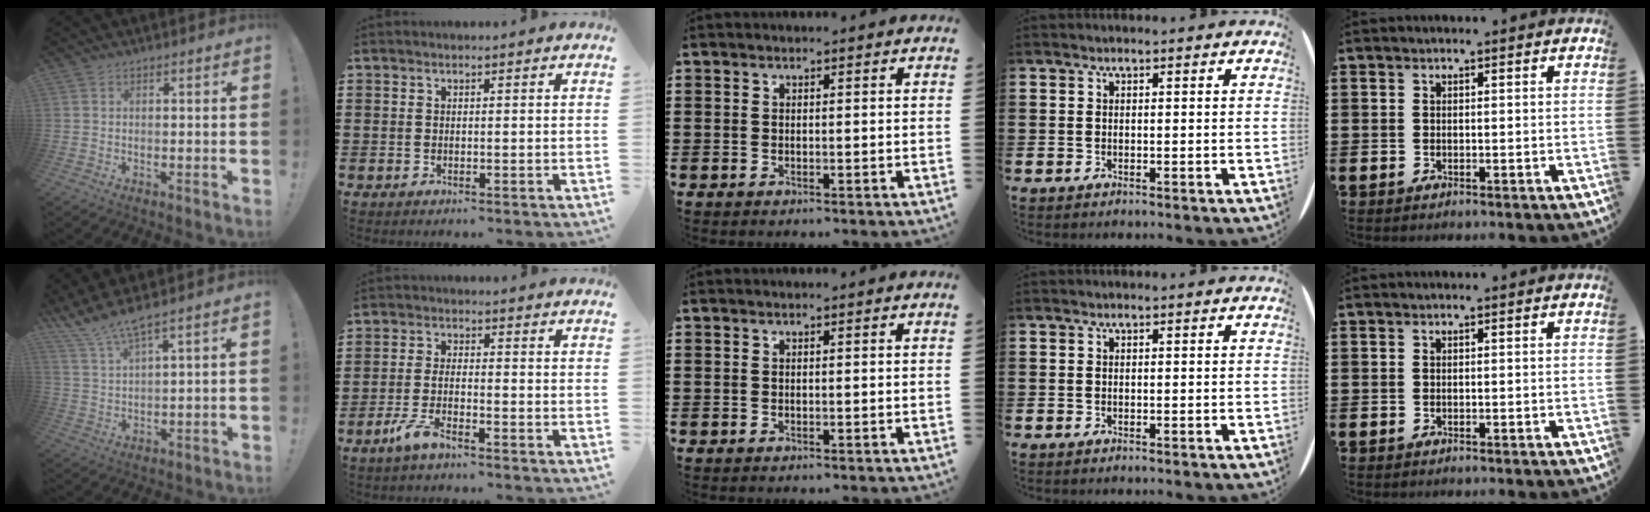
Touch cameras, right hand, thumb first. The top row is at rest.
{"thumb": {"total": 6.6, "force": [5.4, 0.1, 3.8], "torque": [-0.085, -0.030, 0.100]}, "index": {"total": 3.6, "force": [-2.5, 0.3, 2.6], "torque": [-0.065, -0.010, -0.051]}}